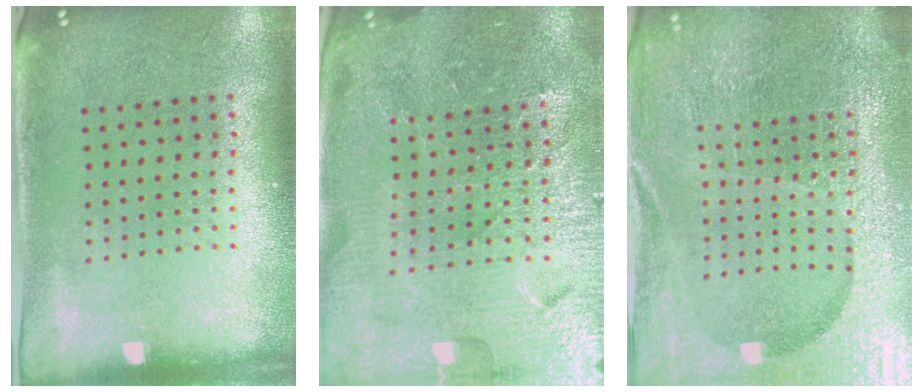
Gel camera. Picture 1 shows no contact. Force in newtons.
{"total": 5.0, "press": 4.7, "slide": 1.8}
{"total": 6.2, "press": 5.5, "slide": 2.9}